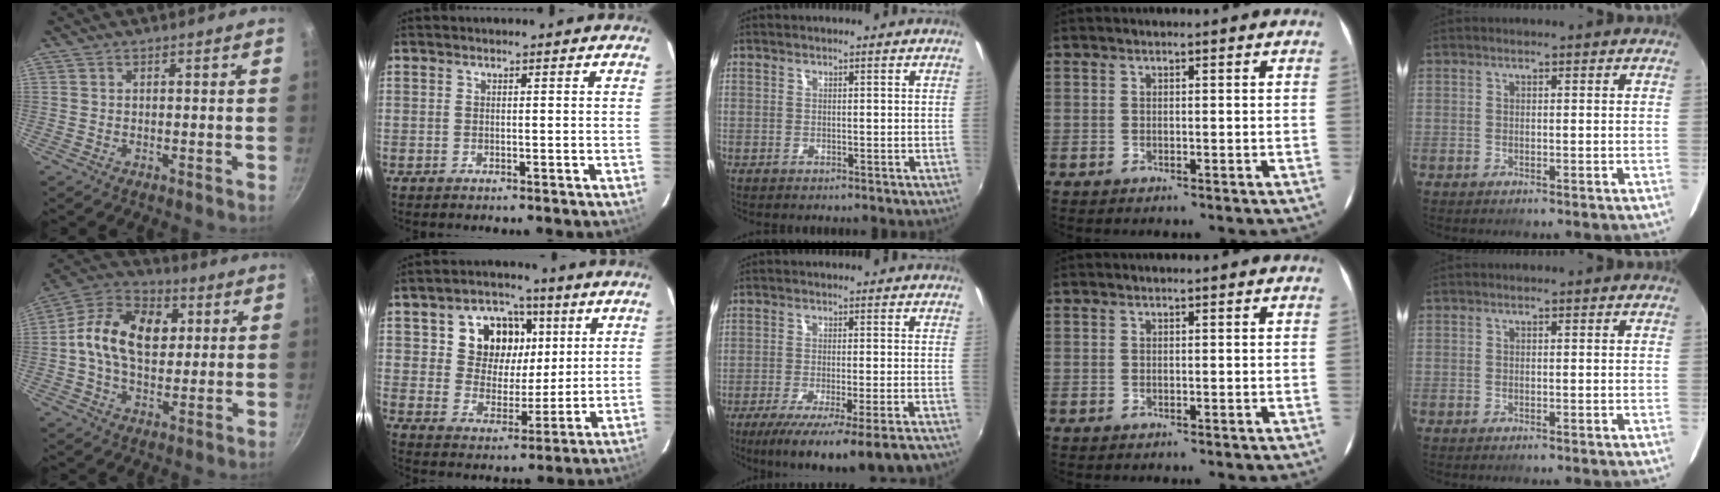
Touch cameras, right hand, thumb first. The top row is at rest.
{"thumb": {"total": 16.3, "force": [2.4, 11.0, 11.7], "torque": [-0.171, 0.016, 0.021]}, "index": {"total": 11.9, "force": [4.1, 9.6, 5.7], "torque": [-0.118, 0.020, 0.073]}, "middle": {"total": 13.1, "force": [-9.7, 0.3, 8.8], "torque": [-0.158, -0.050, -0.149]}}